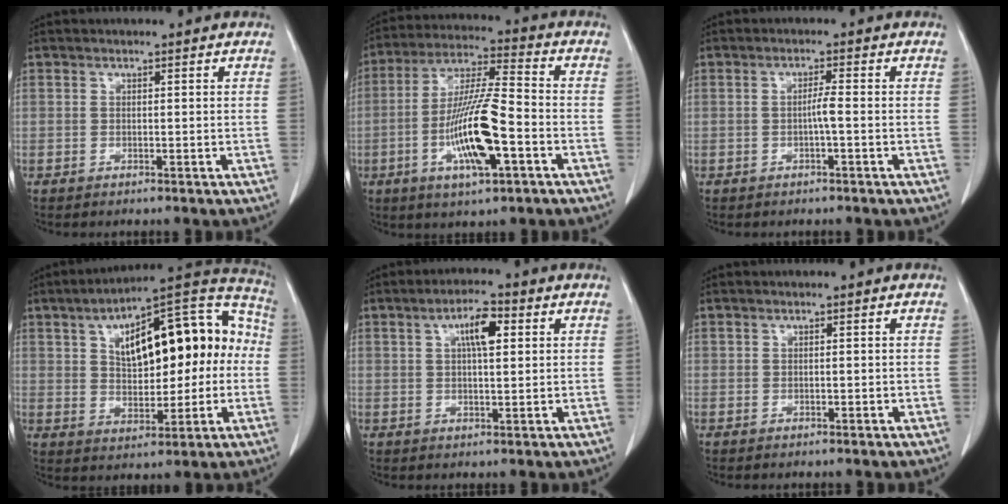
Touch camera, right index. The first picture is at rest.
{"total": 14.7, "force": [-4.4, 2.6, 13.8], "torque": [-0.271, -0.004, -0.077]}
{"total": 2.3, "force": [-0.4, 0.2, 2.2], "torque": [-0.044, 0.002, -0.006]}
{"total": 22.6, "force": [3.1, 10.1, 20.0], "torque": [-0.313, 0.052, 0.051]}
{"total": 6.2, "force": [2.0, 2.0, 5.5], "torque": [-0.101, 0.010, 0.036]}
{"total": 1.0, "force": [-0.1, 0.6, 0.7], "torque": [-0.021, 0.006, 0.004]}